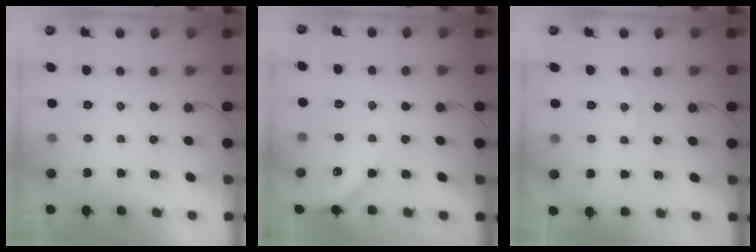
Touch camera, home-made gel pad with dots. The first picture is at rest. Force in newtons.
{"total": 6.7, "press": 6.7, "slide": 0.8}
{"total": 3.7, "press": 3.7, "slide": 0.3}